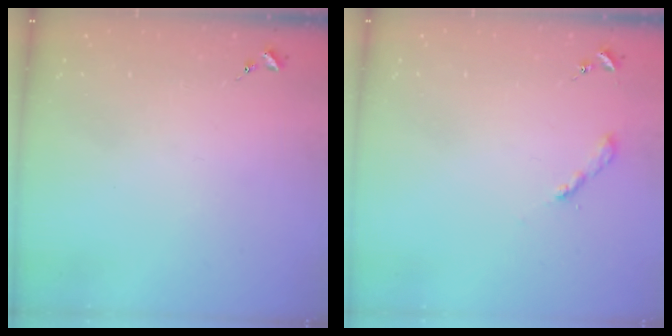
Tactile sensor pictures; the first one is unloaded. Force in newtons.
{"total": 2.0, "press": 2.0, "slide": 0.2}